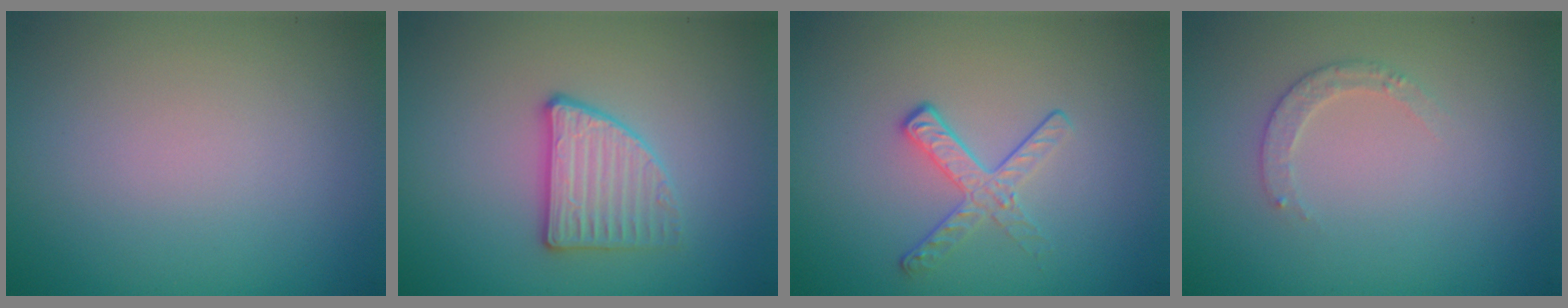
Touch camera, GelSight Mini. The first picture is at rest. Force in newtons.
{"total": 2.8, "press": 2.7, "slide": 0.7}
{"total": 2.1, "press": 1.4, "slide": 1.6}
{"total": 1.5, "press": 1.5, "slide": 0.2}